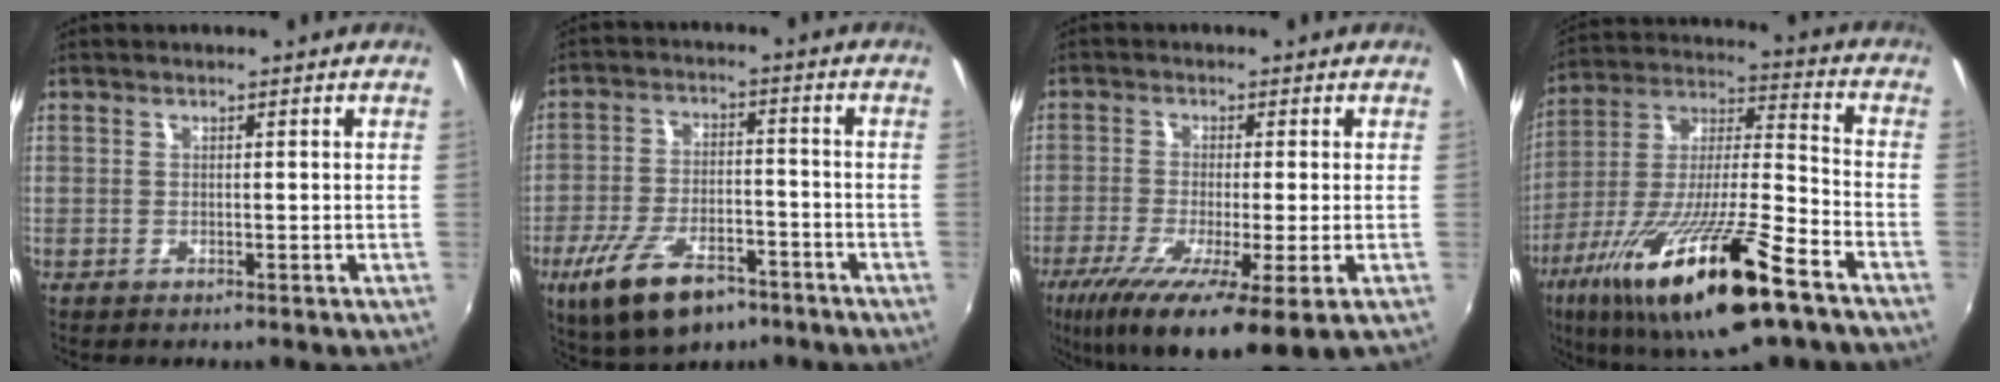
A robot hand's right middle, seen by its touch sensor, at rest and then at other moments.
{"total": 14.5, "force": [-8.8, 6.4, 9.6], "torque": [-0.201, -0.027, -0.150]}
{"total": 14.0, "force": [-7.0, 1.7, 11.9], "torque": [-0.234, -0.055, -0.120]}
{"total": 25.4, "force": [-14.6, 4.4, 20.3], "torque": [-0.366, -0.046, -0.256]}